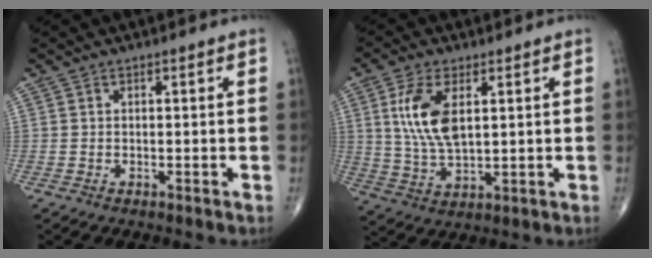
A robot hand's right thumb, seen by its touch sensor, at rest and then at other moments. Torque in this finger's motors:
{"motor_torque": [-0.53, 0.87, 0.32, -0.30, 0.26]}